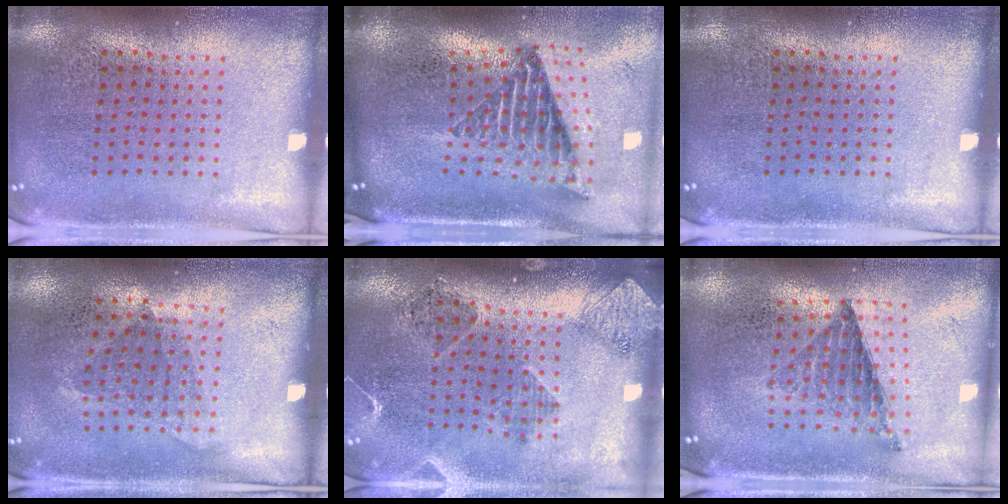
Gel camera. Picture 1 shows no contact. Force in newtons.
{"total": 2.7, "press": 1.8, "slide": 2.0}
{"total": 0.0}
{"total": 1.0, "press": 0.8, "slide": 0.6}
{"total": 1.6, "press": 1.5, "slide": 0.6}
{"total": 0.8, "press": 0.8, "slide": 0.1}